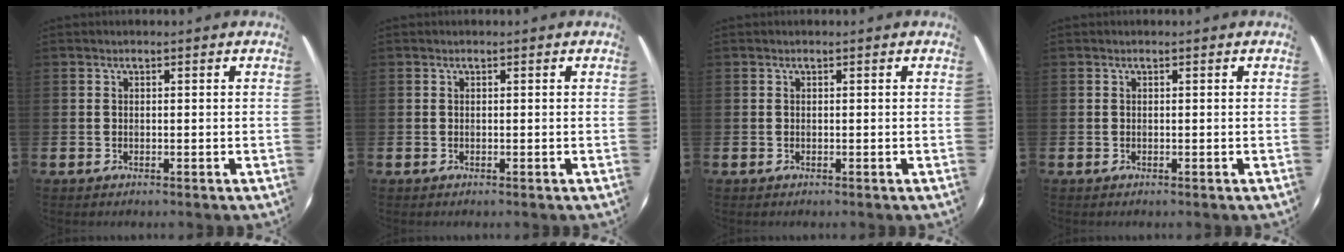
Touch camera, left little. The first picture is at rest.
{"total": 0.0}
{"total": 0.0}
{"total": 0.0}